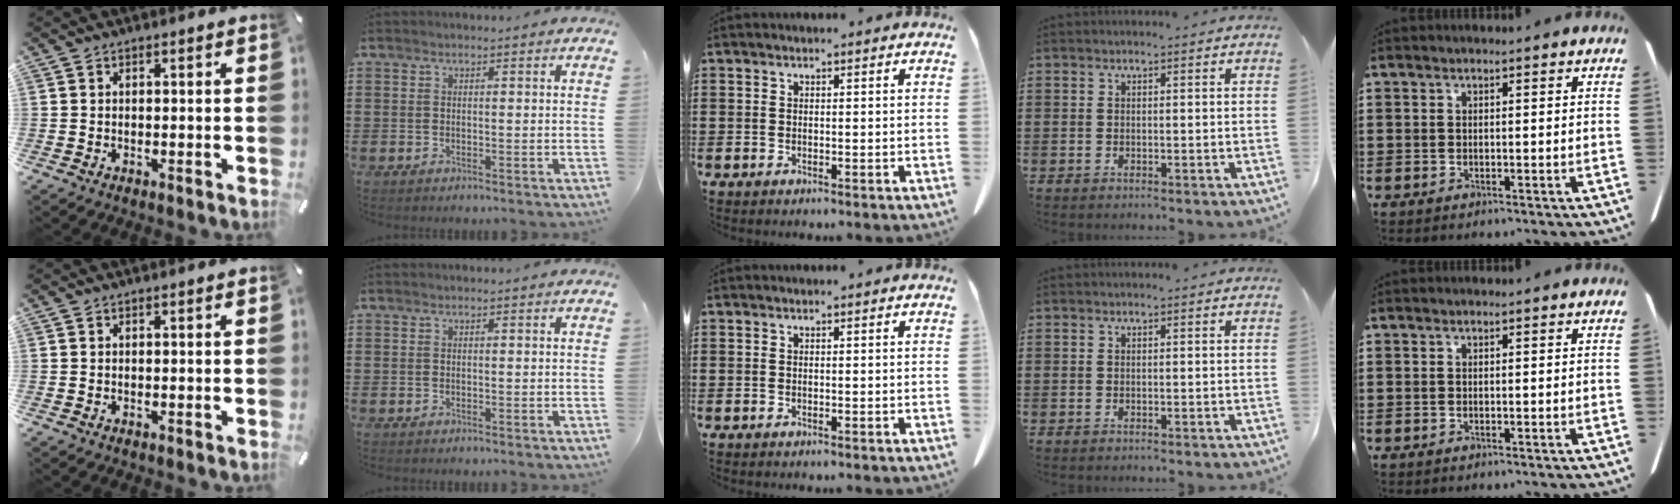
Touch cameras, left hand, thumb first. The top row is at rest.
{}